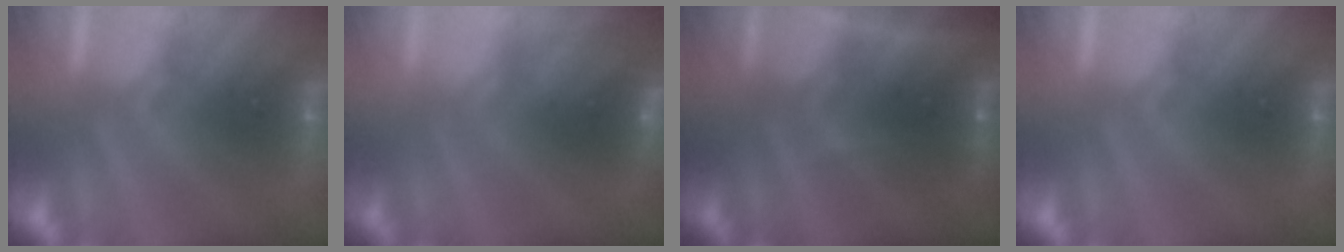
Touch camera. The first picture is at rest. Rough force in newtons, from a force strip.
{"total": 2.9}
{"total": 2.4}
{"total": 0.0}